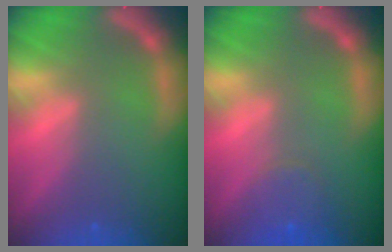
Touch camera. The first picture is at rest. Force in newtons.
{"total": 2.4}